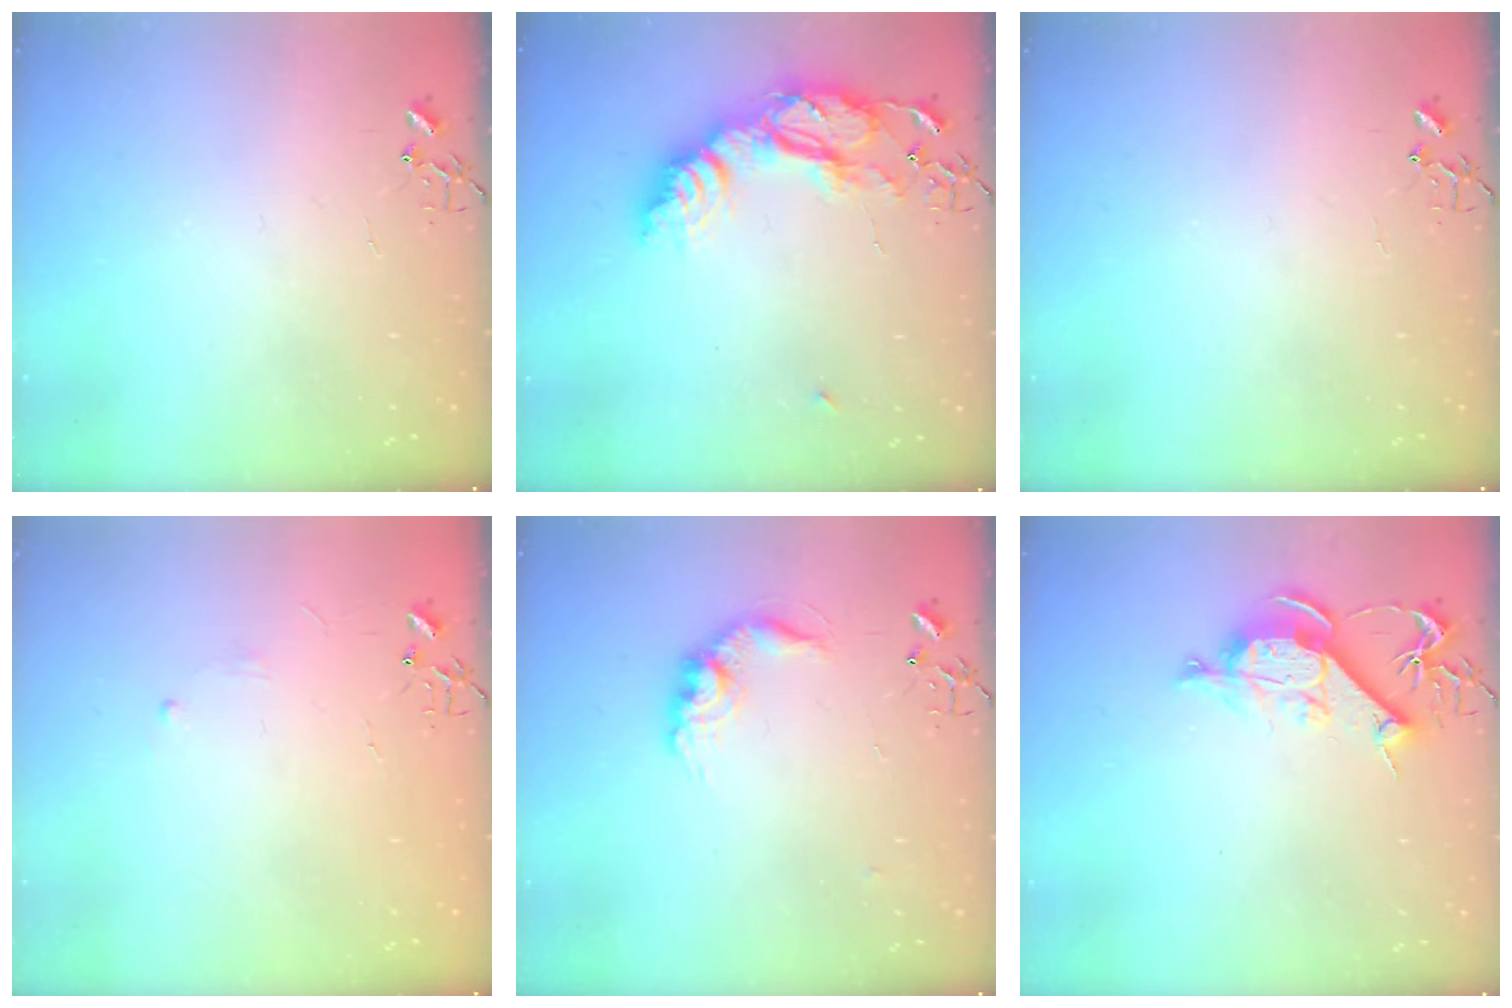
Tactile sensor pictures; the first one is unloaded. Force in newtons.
{"total": 20.7, "press": 20.6, "slide": 1.8}
{"total": 0.0}
{"total": 2.9, "press": 2.8, "slide": 0.5}
{"total": 11.9, "press": 11.9, "slide": 0.7}
{"total": 9.9, "press": 9.9, "slide": 0.6}